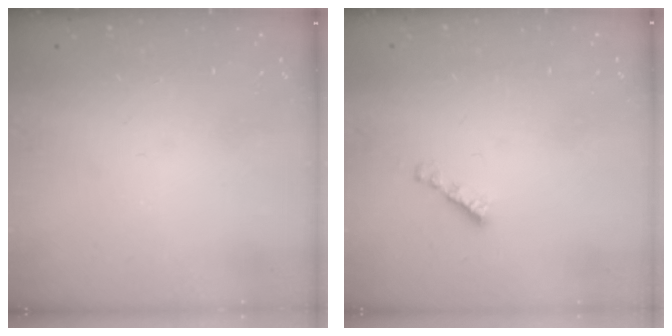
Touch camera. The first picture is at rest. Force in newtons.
{"total": 2.3, "press": 2.3, "slide": 0.2}